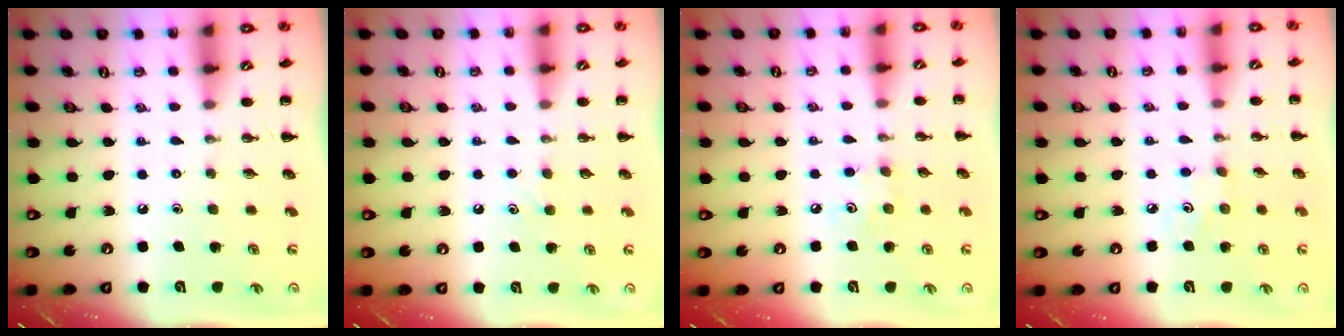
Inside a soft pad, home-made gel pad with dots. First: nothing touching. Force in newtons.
{"total": 3.7, "press": 3.5, "slide": 1.1}
{"total": 4.3, "press": 4.2, "slide": 0.9}
{"total": 2.5, "press": 2.4, "slide": 0.7}